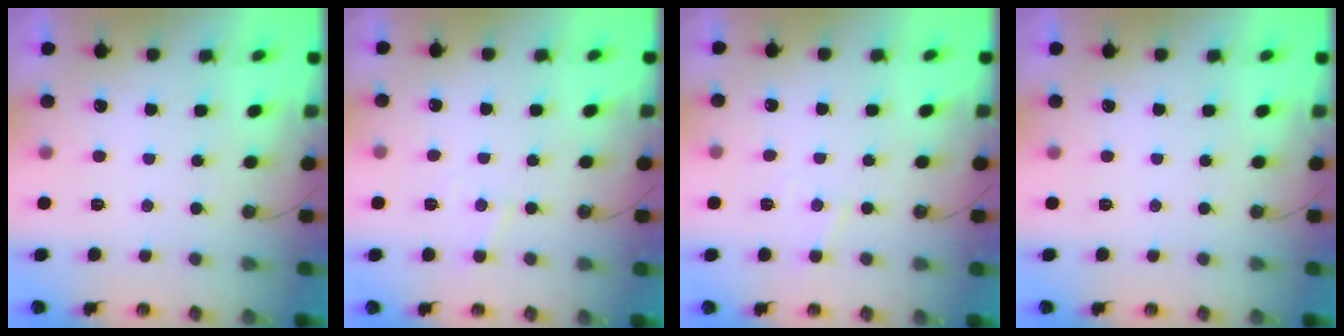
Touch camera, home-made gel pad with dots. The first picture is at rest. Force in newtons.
{"total": 5.3, "press": 5.2, "slide": 0.7}
{"total": 5.3, "press": 5.2, "slide": 0.7}
{"total": 0.0}